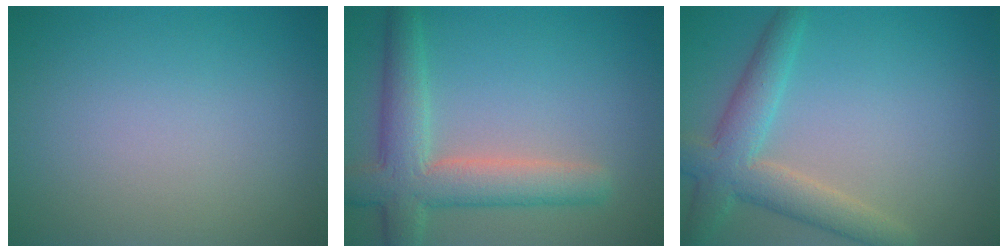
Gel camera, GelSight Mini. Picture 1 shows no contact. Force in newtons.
{"total": 6.1, "press": 6.1, "slide": 0.7}
{"total": 4.8, "press": 4.8, "slide": 0.1}